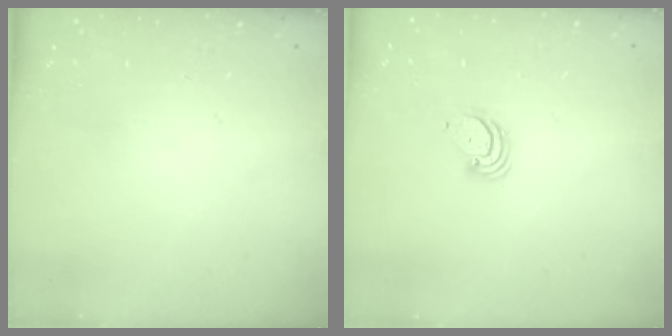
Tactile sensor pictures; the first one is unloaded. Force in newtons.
{"total": 3.9, "press": 3.9, "slide": 0.2}